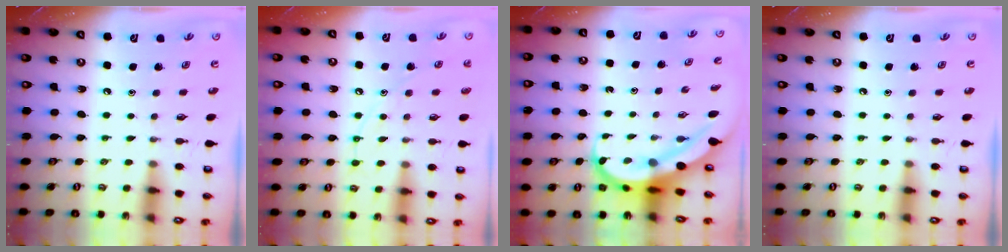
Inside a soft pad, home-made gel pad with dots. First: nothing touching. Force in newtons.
{"total": 9.0, "press": 9.0, "slide": 0.8}
{"total": 8.2, "press": 8.0, "slide": 1.7}
{"total": 0.0}